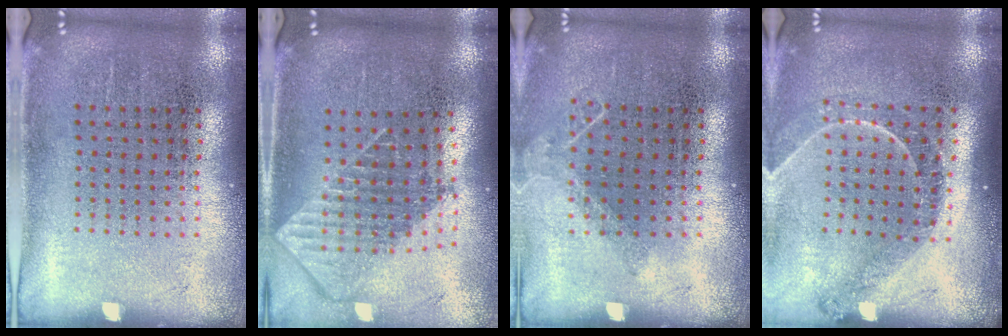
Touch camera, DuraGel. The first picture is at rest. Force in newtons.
{"total": 1.9, "press": 1.5, "slide": 1.1}
{"total": 0.9, "press": 0.9, "slide": 0.1}
{"total": 1.3, "press": 1.3, "slide": 0.2}